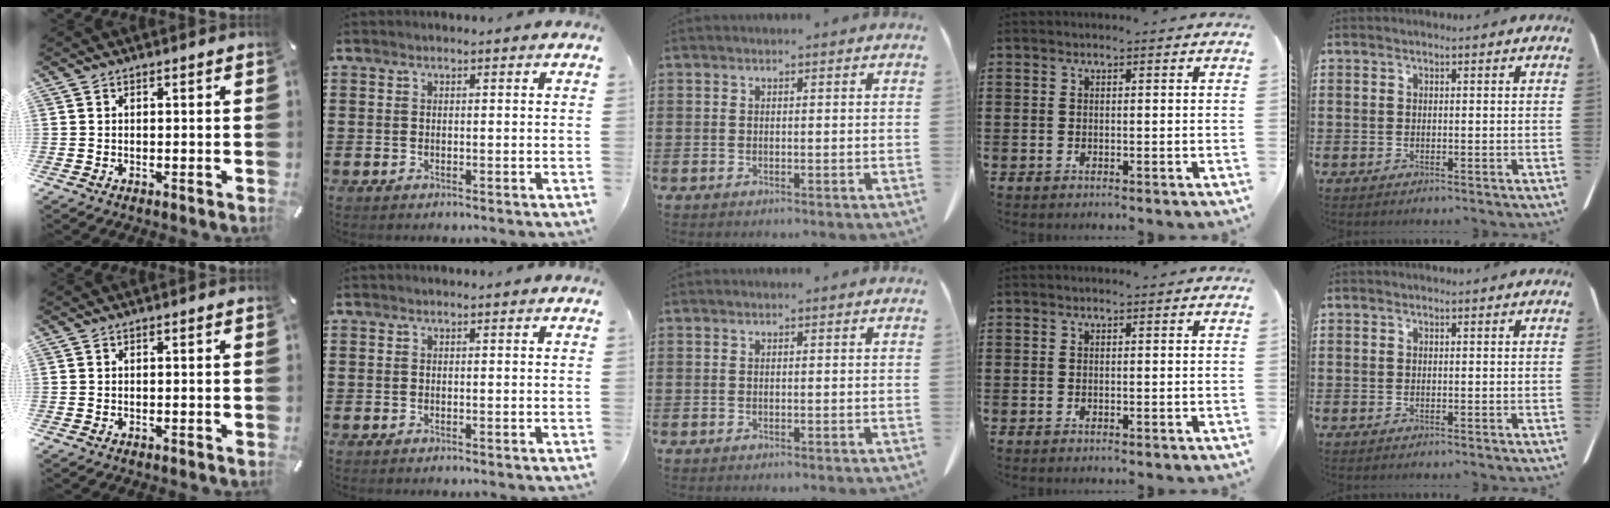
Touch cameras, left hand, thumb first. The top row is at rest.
{}